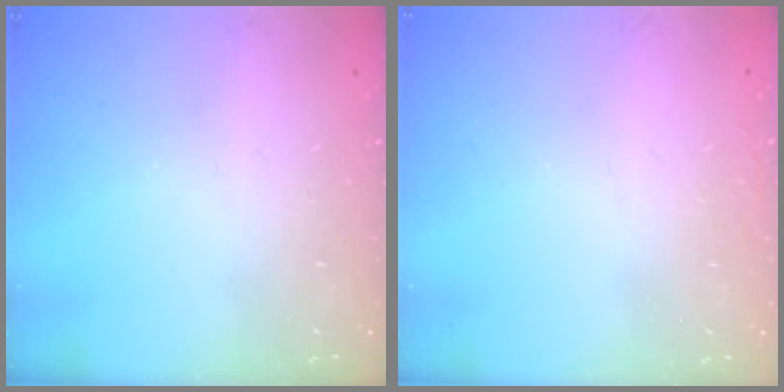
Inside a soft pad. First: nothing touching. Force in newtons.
{"total": 1.5, "press": 1.5, "slide": 0.1}